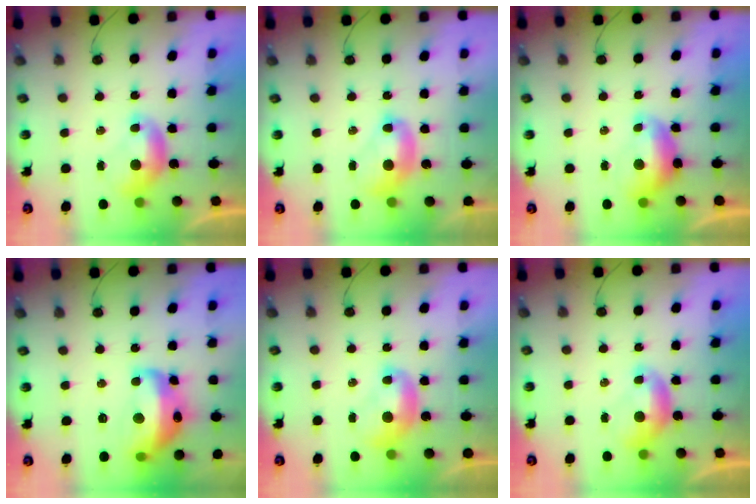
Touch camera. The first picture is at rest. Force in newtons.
{"total": 2.6, "press": 2.6, "slide": 0.2}
{"total": 0.8, "press": 0.7, "slide": 0.4}
{"total": 11.6, "press": 11.5, "slide": 1.2}
{"total": 1.8, "press": 1.8, "slide": 0.2}
{"total": 0.0}